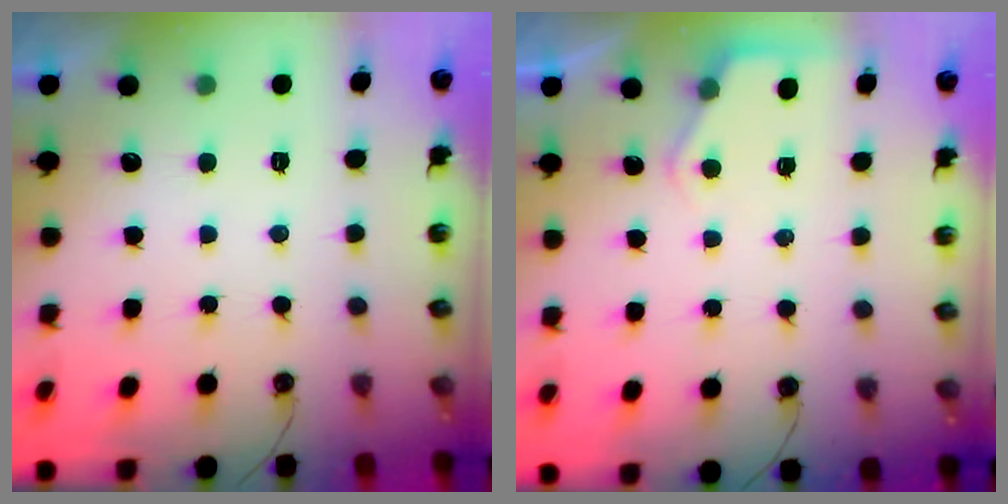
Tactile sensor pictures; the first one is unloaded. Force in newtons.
{"total": 3.1, "press": 3.1, "slide": 0.5}